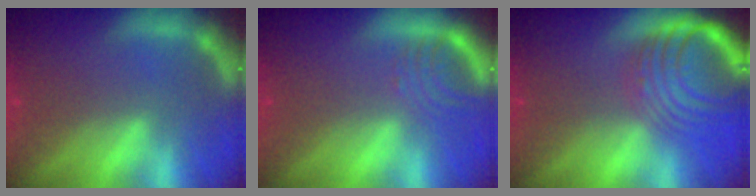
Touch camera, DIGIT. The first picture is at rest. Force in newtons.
{"total": 3.0}
{"total": 10.0}